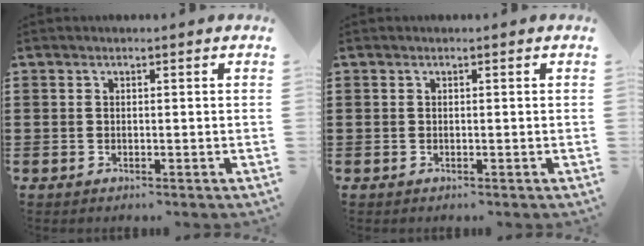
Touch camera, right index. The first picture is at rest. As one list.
[{"total": 0.0}]